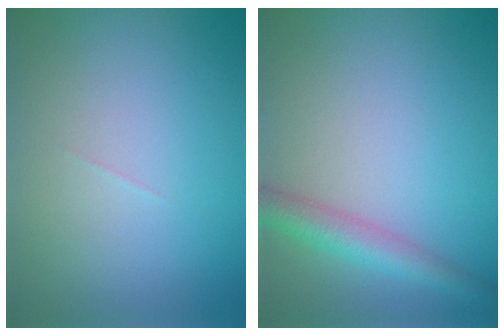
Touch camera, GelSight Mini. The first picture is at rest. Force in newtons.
{"total": 3.4, "press": 3.4, "slide": 0.2}